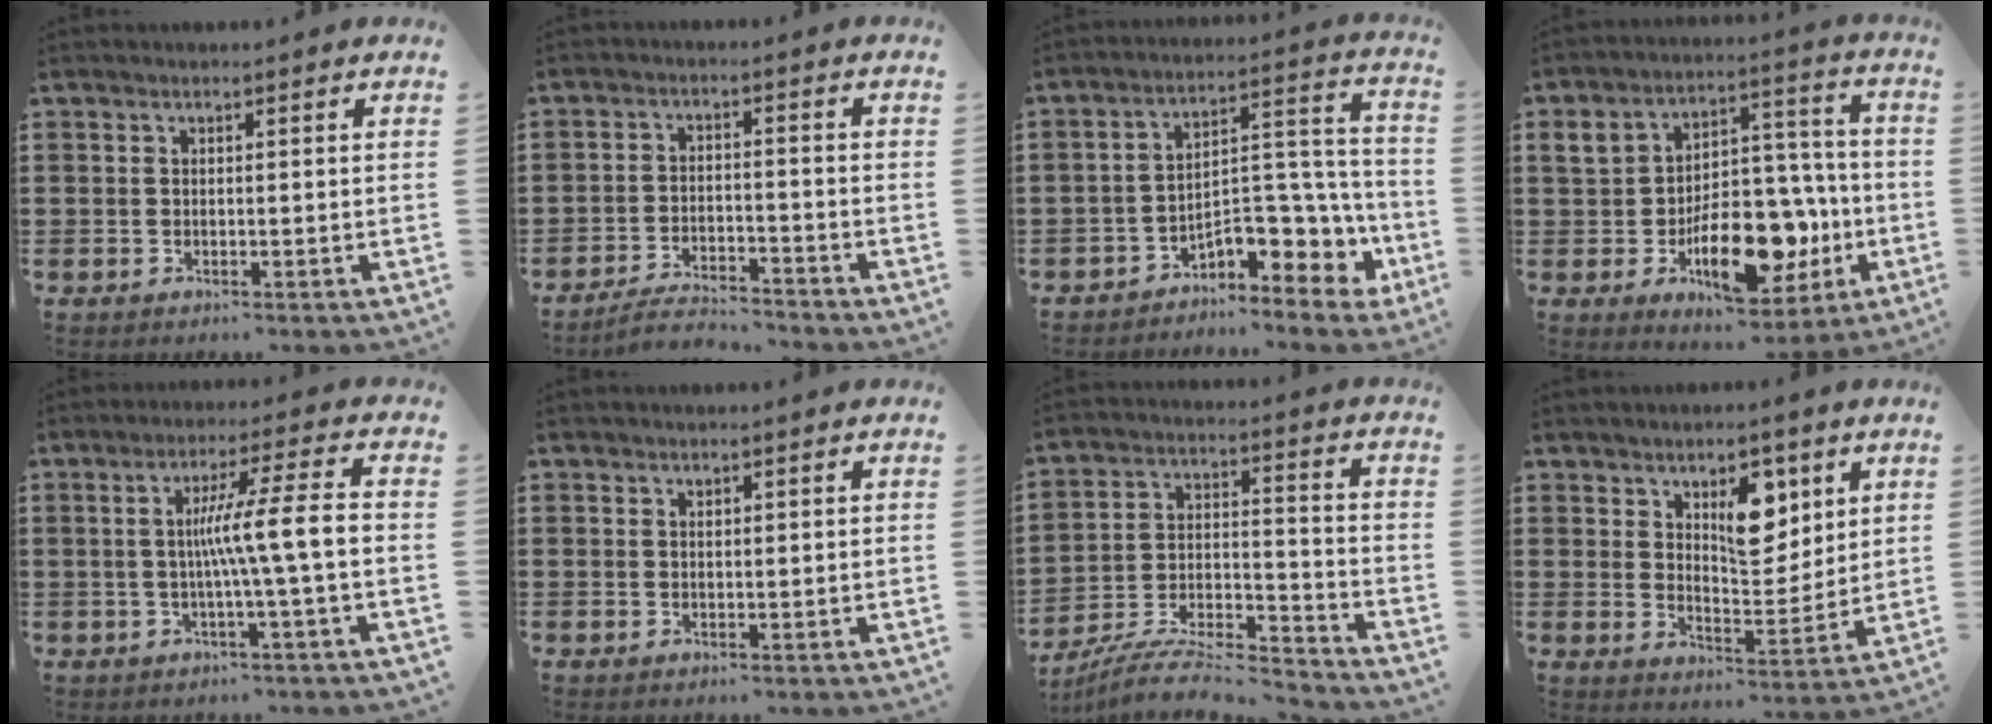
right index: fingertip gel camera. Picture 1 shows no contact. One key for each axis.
{"total": 3.9, "fx": -3.9, "fy": 0.1, "fz": 0.8, "tx": -0.024, "ty": 0.002, "tz": -0.081}
{"total": 8.7, "fx": -4.5, "fy": 5.0, "fz": 5.6, "tx": -0.083, "ty": -0.010, "tz": -0.079}
{"total": 15.3, "fx": -4.1, "fy": 9.3, "fz": 11.4, "tx": -0.157, "ty": 0.012, "tz": -0.066}
{"total": 7.9, "fx": -0.9, "fy": -0.7, "fz": 7.8, "tx": -0.141, "ty": -0.004, "tz": -0.025}
{"total": 0.0}
{"total": 7.9, "fx": -7.3, "fy": 0.9, "fz": 3.0, "tx": -0.055, "ty": 0.000, "tz": -0.144}
{"total": 8.3, "fx": 4.1, "fy": 4.5, "fz": 5.7, "tx": -0.080, "ty": -0.009, "tz": 0.065}